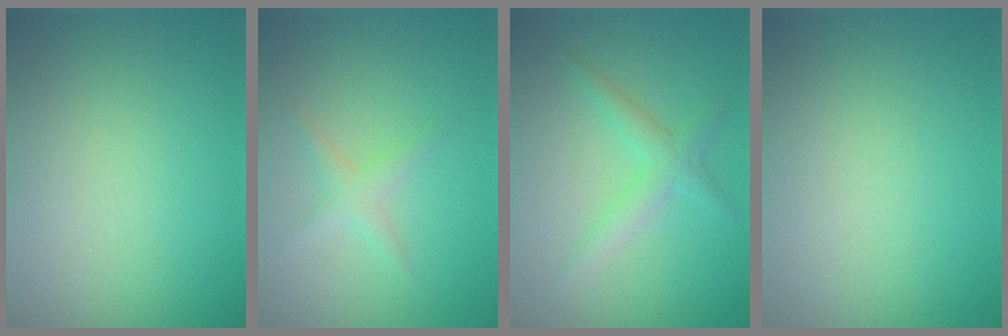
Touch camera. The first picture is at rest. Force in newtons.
{"total": 1.6, "press": 1.6, "slide": 0.1}
{"total": 2.2, "press": 2.2, "slide": 0.1}
{"total": 0.0}